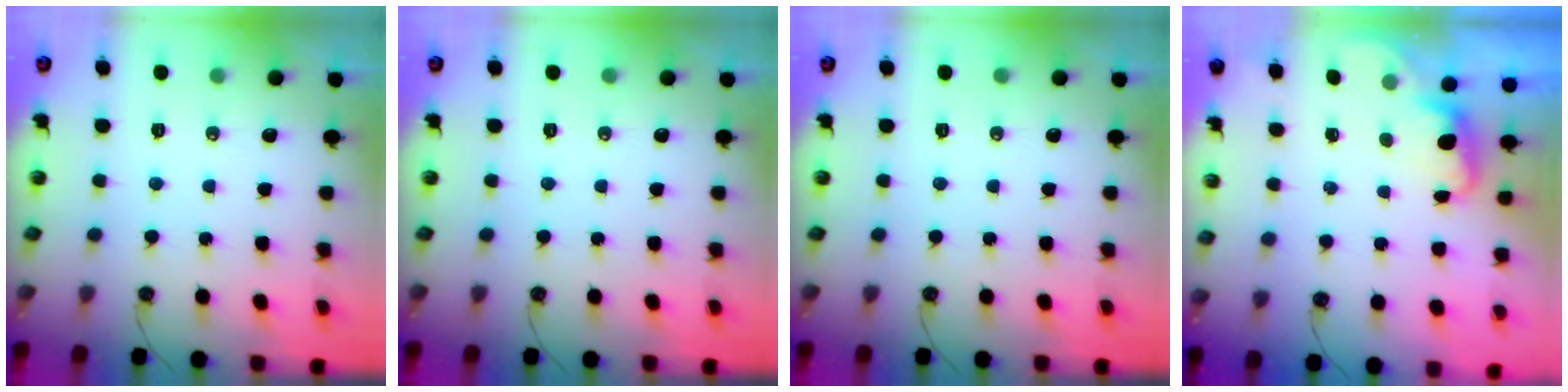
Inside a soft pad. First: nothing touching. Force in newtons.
{"total": 0.0}
{"total": 0.0}
{"total": 1.9, "press": 1.7, "slide": 0.9}